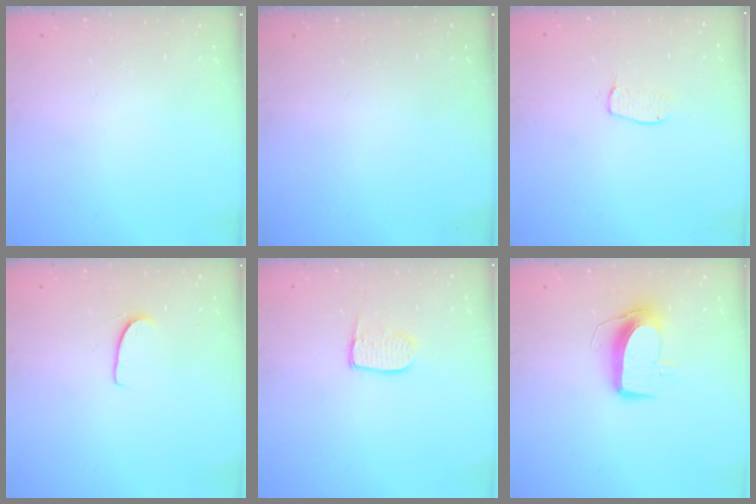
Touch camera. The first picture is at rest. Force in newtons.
{"total": 0.0}
{"total": 4.5, "press": 4.5, "slide": 0.3}
{"total": 5.7, "press": 5.7, "slide": 0.3}
{"total": 6.7, "press": 6.7, "slide": 0.2}
{"total": 10.0, "press": 10.0, "slide": 0.5}